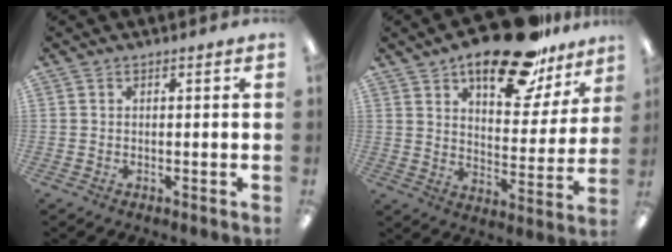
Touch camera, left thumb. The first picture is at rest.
{"total": 21.4, "force": [15.3, 8.6, 12.3], "torque": [-0.174, -0.085, 0.252]}